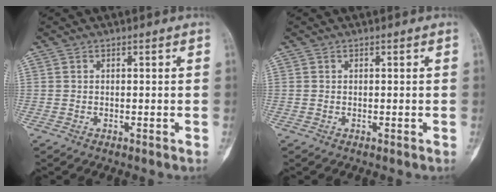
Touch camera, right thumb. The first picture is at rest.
{"total": 0.0}